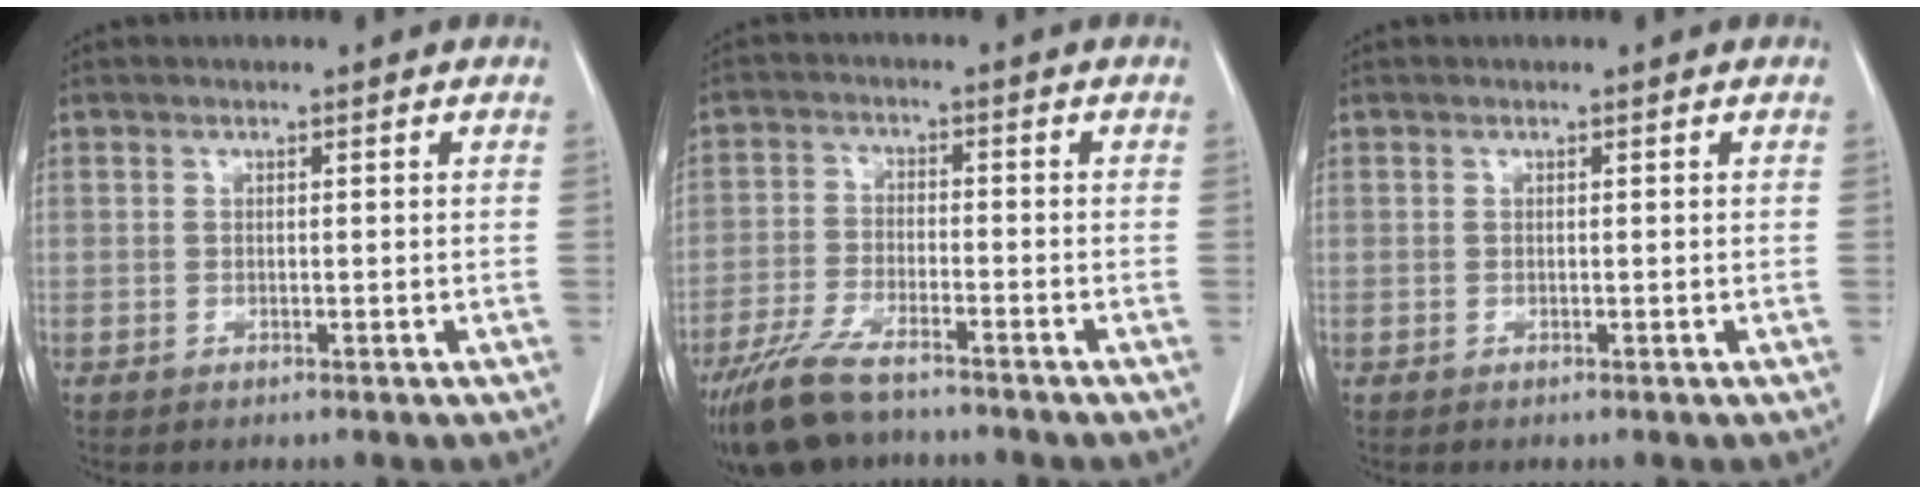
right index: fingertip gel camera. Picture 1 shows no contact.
{"total": 10.0, "force": [-8.0, 2.5, 5.5], "torque": [-0.105, -0.027, -0.139]}
{"total": 0.0}